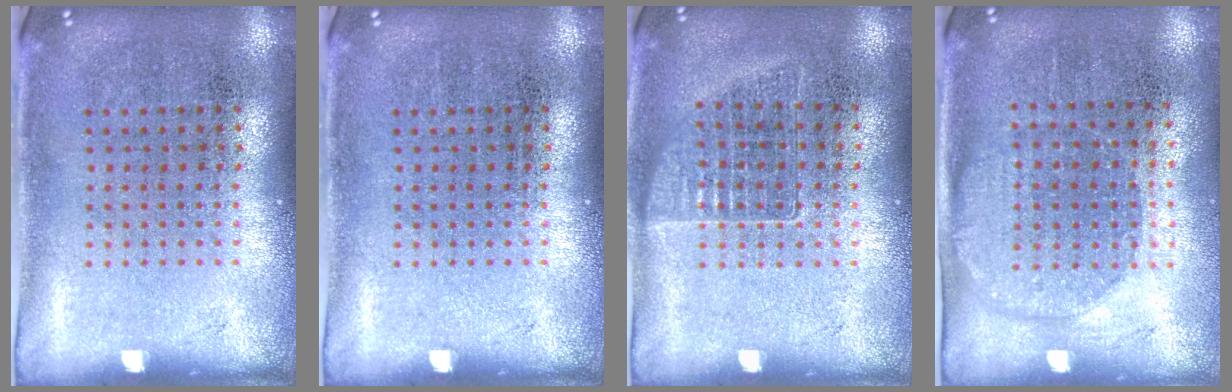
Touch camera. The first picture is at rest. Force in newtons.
{"total": 0.0}
{"total": 1.0, "press": 0.9, "slide": 0.3}
{"total": 1.5, "press": 1.3, "slide": 0.7}